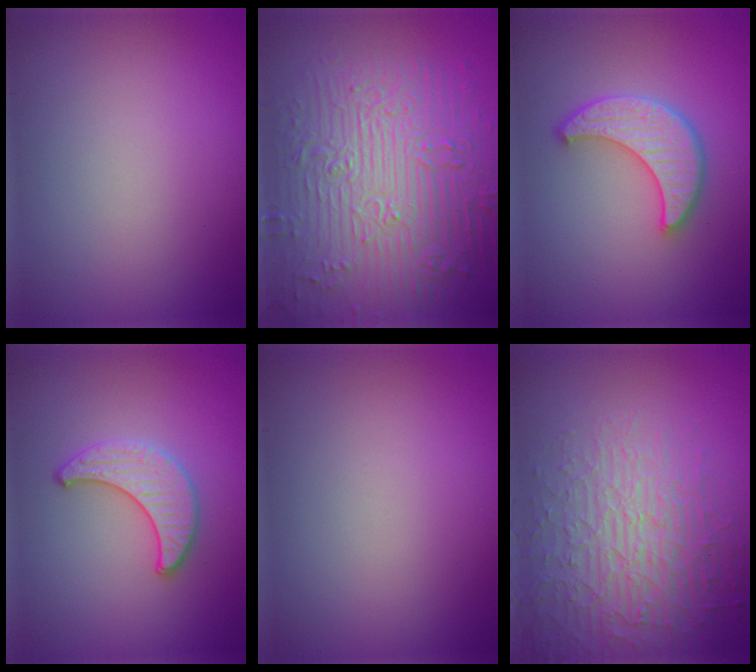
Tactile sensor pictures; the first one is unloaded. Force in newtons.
{"total": 11.4, "press": 7.6, "slide": 8.5}
{"total": 4.9, "press": 3.9, "slide": 2.9}
{"total": 2.4, "press": 2.4, "slide": 0.1}
{"total": 0.0}
{"total": 6.2, "press": 5.1, "slide": 3.6}